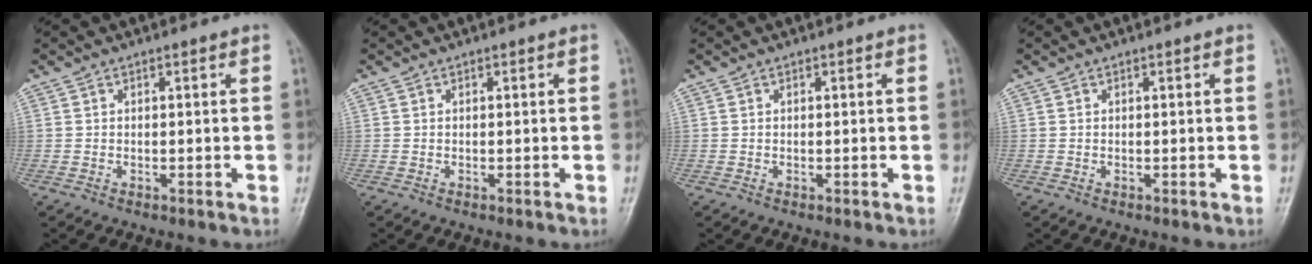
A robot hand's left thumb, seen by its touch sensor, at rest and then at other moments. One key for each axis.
{"total": 0.0}
{"total": 0.0}
{"total": 0.0}